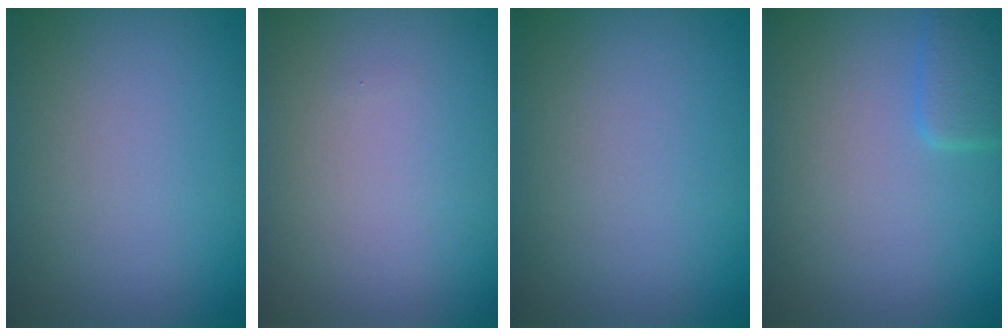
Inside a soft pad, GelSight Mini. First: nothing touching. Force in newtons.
{"total": 0.0}
{"total": 0.0}
{"total": 2.1, "press": 2.1, "slide": 0.1}